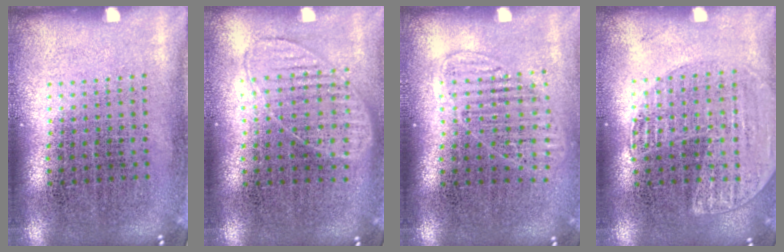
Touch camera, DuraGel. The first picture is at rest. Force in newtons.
{"total": 0.9, "press": 0.9, "slide": 0.4}
{"total": 1.3, "press": 1.1, "slide": 0.6}
{"total": 1.5, "press": 1.4, "slide": 0.4}